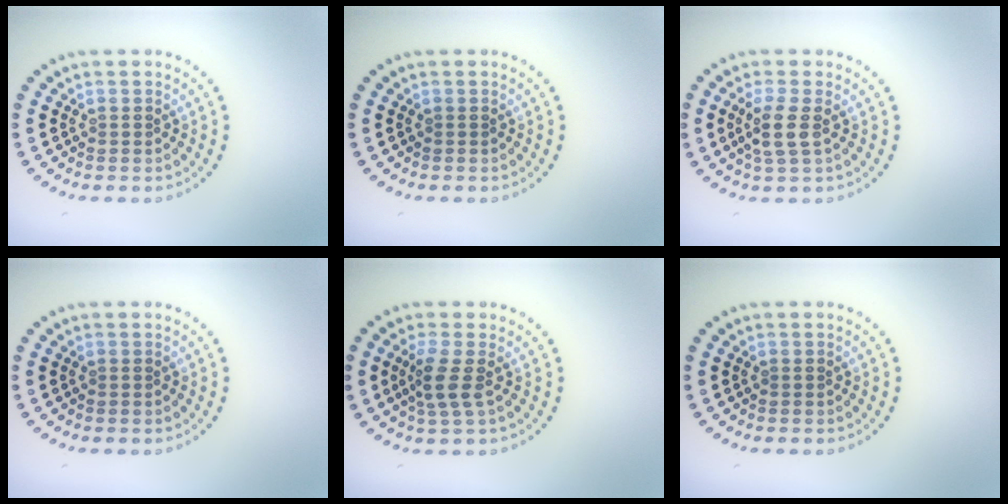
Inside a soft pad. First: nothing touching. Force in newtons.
{"total": 0.0}
{"total": 2.4, "press": 2.0, "slide": 1.3}
{"total": 0.0}
{"total": 2.5, "press": 1.9, "slide": 1.6}
{"total": 0.0}